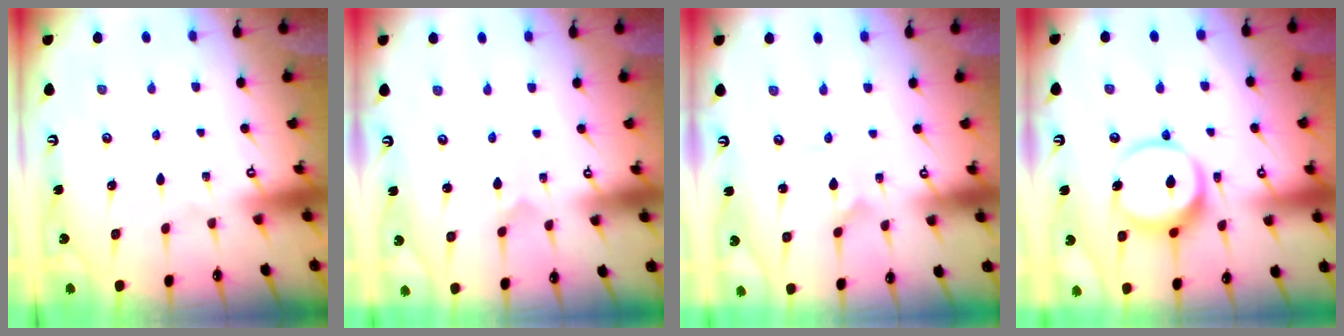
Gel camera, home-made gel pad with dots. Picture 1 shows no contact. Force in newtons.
{"total": 0.0}
{"total": 0.0}
{"total": 11.2, "press": 11.1, "slide": 1.3}